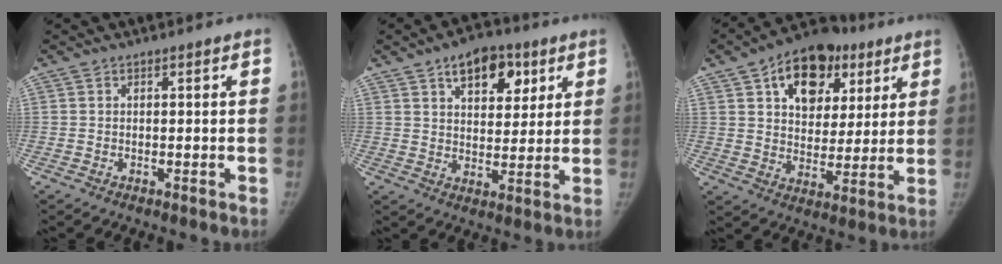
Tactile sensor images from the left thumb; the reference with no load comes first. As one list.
[{"total": 11.4, "force": [5.7, 6.7, 7.3], "torque": [-0.067, -0.019, 0.086]}, {"total": 17.6, "force": [8.2, 11.7, 10.4], "torque": [-0.108, -0.011, 0.129]}]